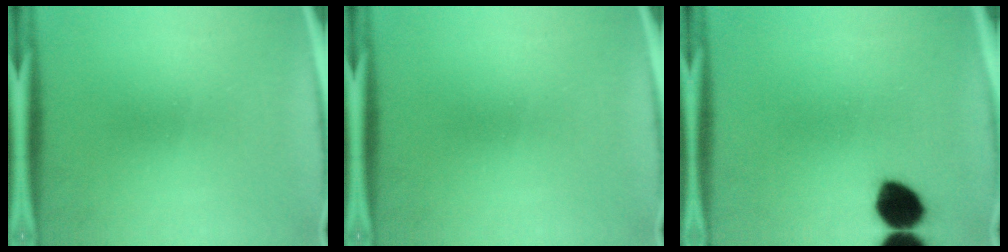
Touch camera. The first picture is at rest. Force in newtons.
{"total": 0.0}
{"total": 8.3}